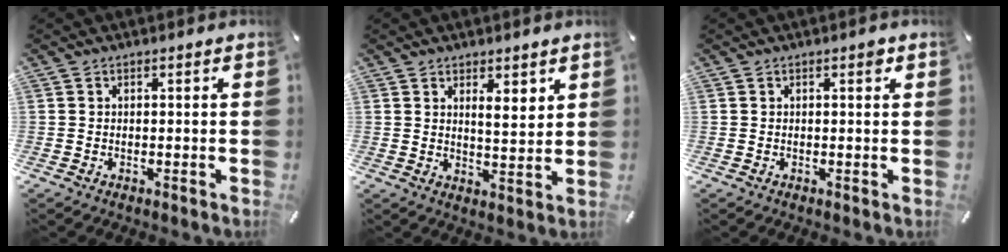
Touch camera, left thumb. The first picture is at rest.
{"total": 5.2, "force": [3.4, 2.2, 3.3], "torque": [-0.042, -0.026, 0.054]}
{"total": 1.2, "force": [0.5, 0.5, 1.0], "torque": [-0.012, 0.000, 0.007]}